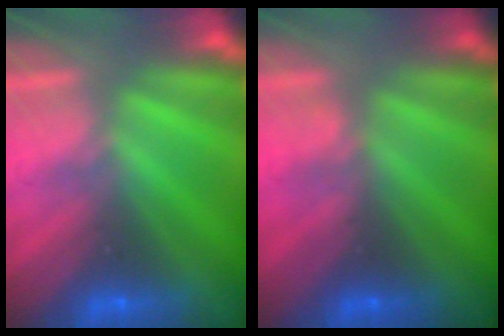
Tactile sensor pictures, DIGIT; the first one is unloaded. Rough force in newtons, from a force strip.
{"total": 4.2}